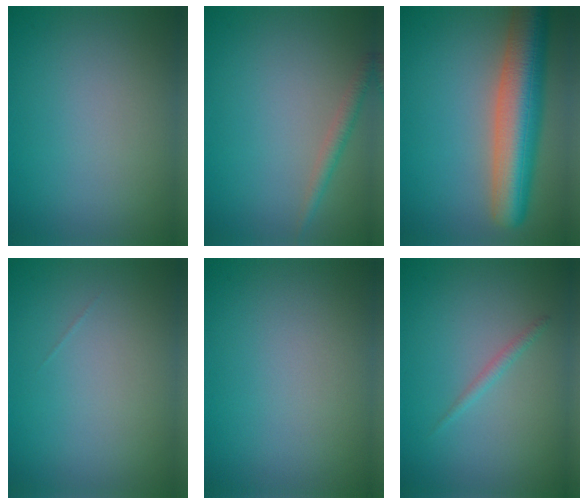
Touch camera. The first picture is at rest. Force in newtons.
{"total": 1.6, "press": 1.6, "slide": 0.0}
{"total": 9.3, "press": 9.3, "slide": 0.7}
{"total": 0.0}
{"total": 0.0}
{"total": 0.9, "press": 0.9, "slide": 0.1}